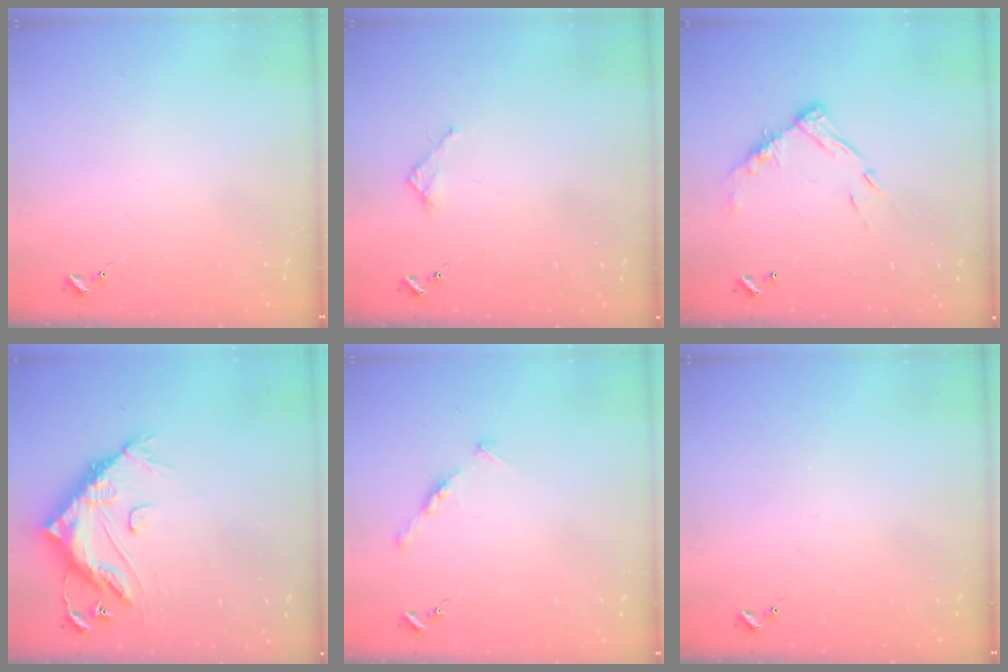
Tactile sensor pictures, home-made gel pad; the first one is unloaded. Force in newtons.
{"total": 2.7, "press": 2.7, "slide": 0.2}
{"total": 12.1, "press": 12.1, "slide": 1.1}
{"total": 15.2, "press": 15.2, "slide": 1.0}
{"total": 4.8, "press": 4.7, "slide": 0.5}
{"total": 0.0}